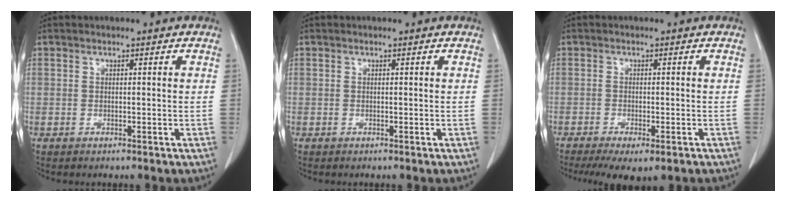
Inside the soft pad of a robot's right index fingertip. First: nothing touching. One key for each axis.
{"total": 0.0}
{"total": 7.9, "fx": -5.7, "fy": 2.0, "fz": 5.2, "tx": -0.069, "ty": -0.017, "tz": -0.083}